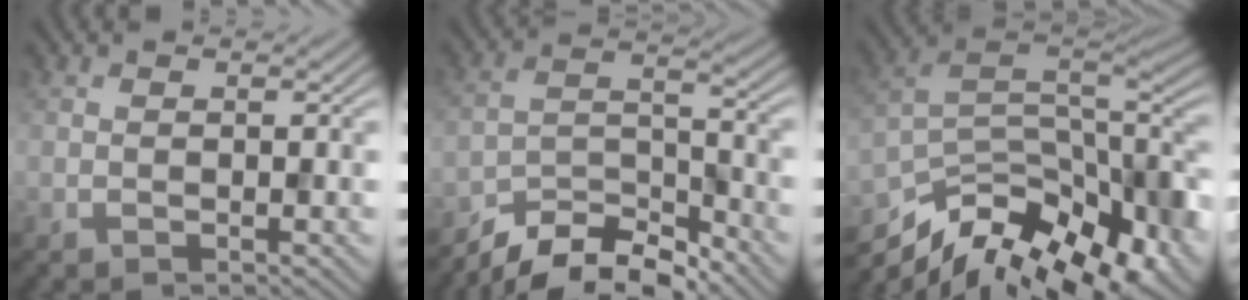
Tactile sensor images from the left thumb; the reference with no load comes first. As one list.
[{"total": 8.7, "force": [-7.7, 2.3, 3.4], "torque": [-0.056, 0.005, -0.151]}, {"total": 15.5, "force": [-9.2, 6.7, 10.5], "torque": [-0.215, -0.024, -0.148]}]